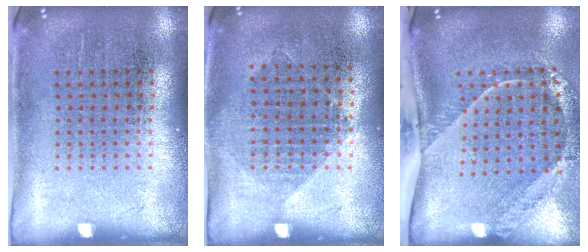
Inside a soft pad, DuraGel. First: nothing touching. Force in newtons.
{"total": 1.1, "press": 0.9, "slide": 0.5}
{"total": 2.7, "press": 1.8, "slide": 2.0}